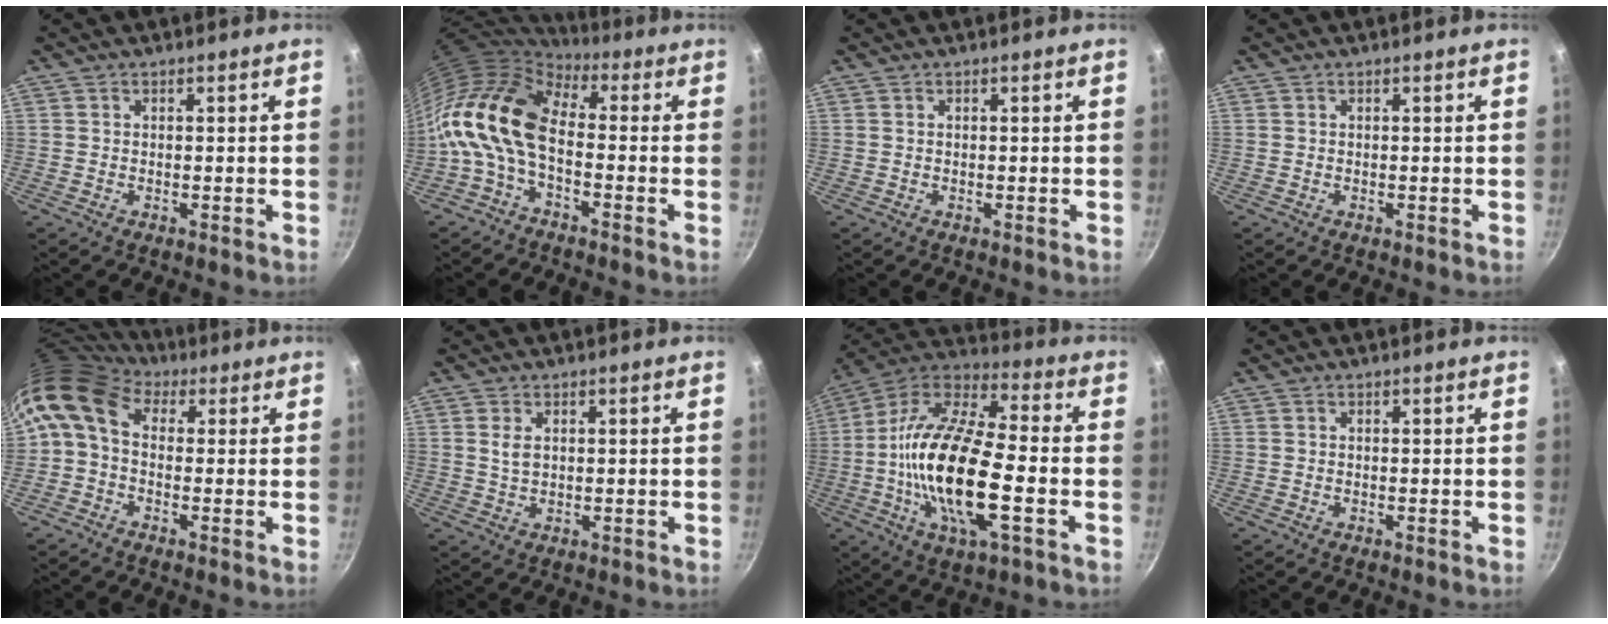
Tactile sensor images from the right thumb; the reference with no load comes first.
{"total": 12.8, "force": [-1.8, 7.1, 10.5], "torque": [-0.192, 0.026, -0.052]}
{"total": 0.0}
{"total": 0.0}
{"total": 9.9, "force": [2.1, 6.9, 6.7], "torque": [-0.123, 0.024, 0.018]}
{"total": 2.7, "force": [0.8, 1.7, 1.9], "torque": [-0.034, -0.006, 0.017]}
{"total": 23.3, "force": [-3.9, 8.7, 21.3], "torque": [-0.409, 0.024, -0.091]}
{"total": 0.0}